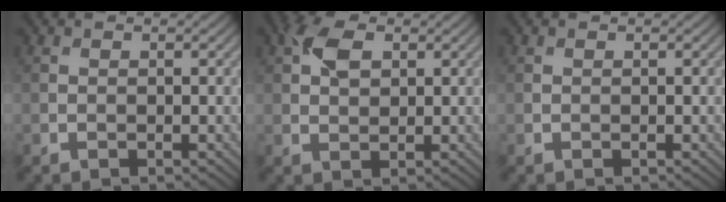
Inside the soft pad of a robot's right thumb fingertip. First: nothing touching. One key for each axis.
{"total": 4.1, "fx": 1.6, "fy": 2.5, "fz": 2.9, "tx": -0.063, "ty": 0.009, "tz": 0.025}
{"total": 0.0}